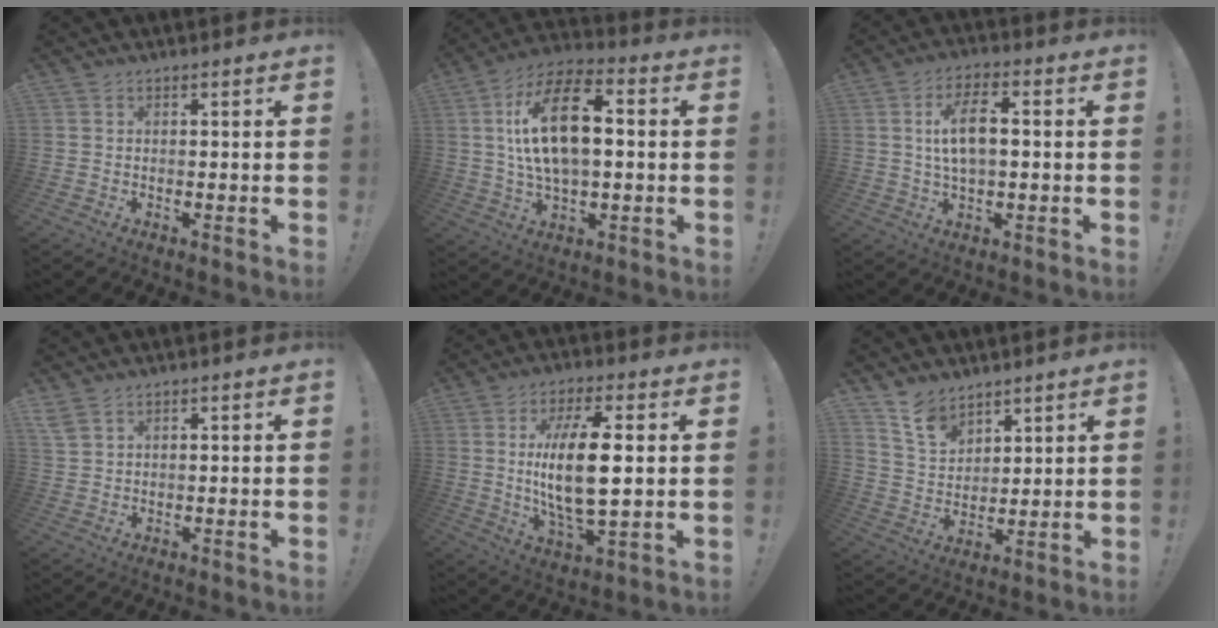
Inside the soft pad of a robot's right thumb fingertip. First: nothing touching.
{"total": 17.9, "force": [2.6, 9.0, 15.3], "torque": [-0.264, 0.011, 0.036]}
{"total": 9.2, "force": [0.9, 4.2, 8.1], "torque": [-0.142, 0.010, 0.017]}
{"total": 3.3, "force": [2.3, 1.6, 1.7], "torque": [-0.033, -0.006, 0.045]}
{"total": 16.5, "force": [1.5, 5.9, 15.3], "torque": [-0.308, -0.015, 0.009]}
{"total": 9.7, "force": [7.6, 5.2, 2.9], "torque": [-0.064, -0.047, 0.150]}